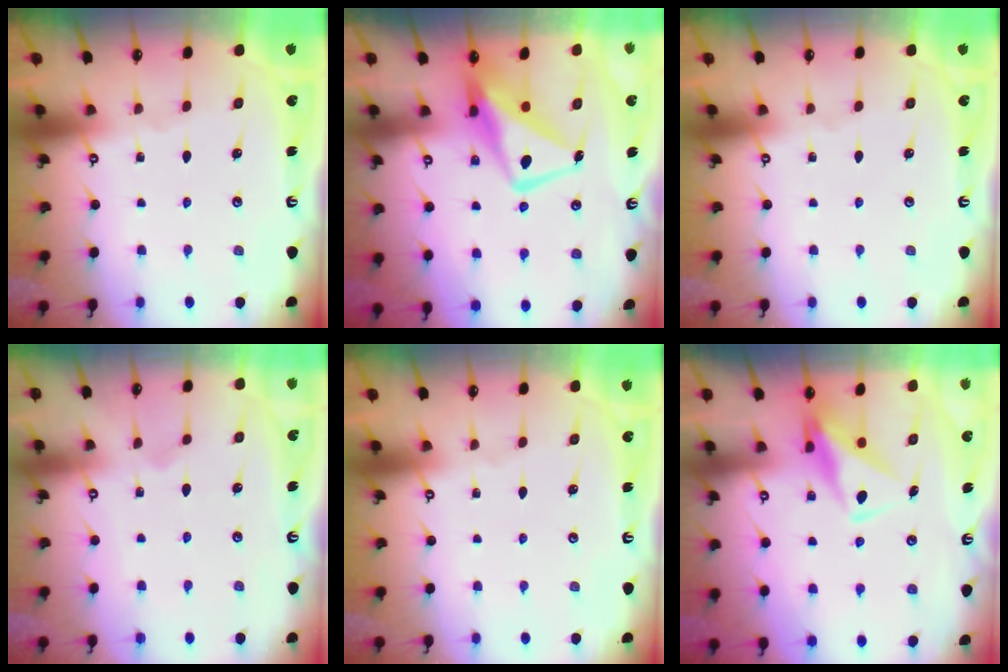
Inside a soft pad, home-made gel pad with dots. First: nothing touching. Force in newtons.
{"total": 11.9, "press": 11.8, "slide": 1.3}
{"total": 0.0}
{"total": 7.0, "press": 7.0, "slide": 0.5}
{"total": 0.0}
{"total": 10.7, "press": 10.6, "slide": 1.0}